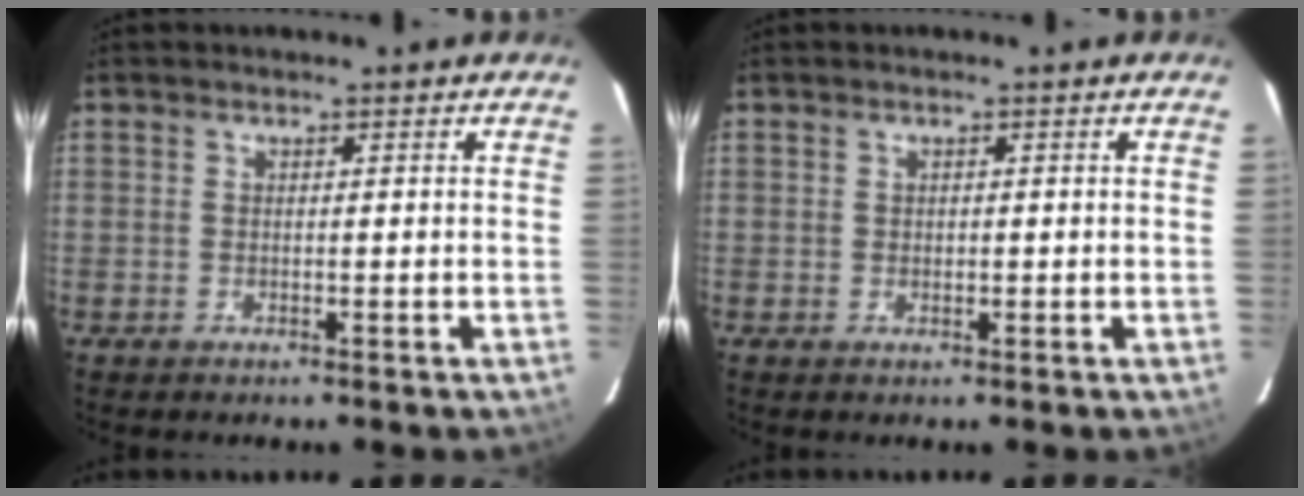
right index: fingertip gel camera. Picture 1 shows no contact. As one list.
[{"total": 0.8, "force": [0.0, 0.7, 0.3], "torque": [-0.003, 0.002, 0.001]}]